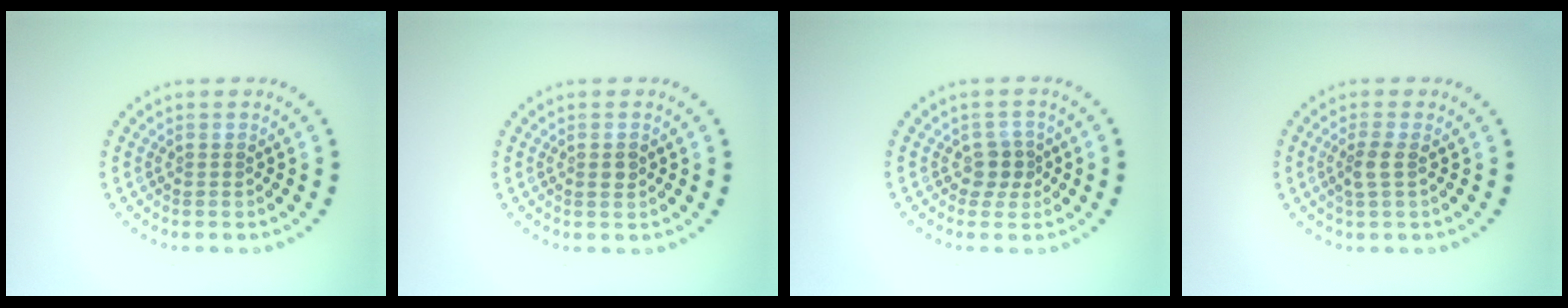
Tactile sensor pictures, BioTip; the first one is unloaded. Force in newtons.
{"total": 1.0, "press": 1.0, "slide": 0.3}
{"total": 1.8, "press": 1.4, "slide": 1.1}
{"total": 1.7, "press": 1.6, "slide": 0.7}